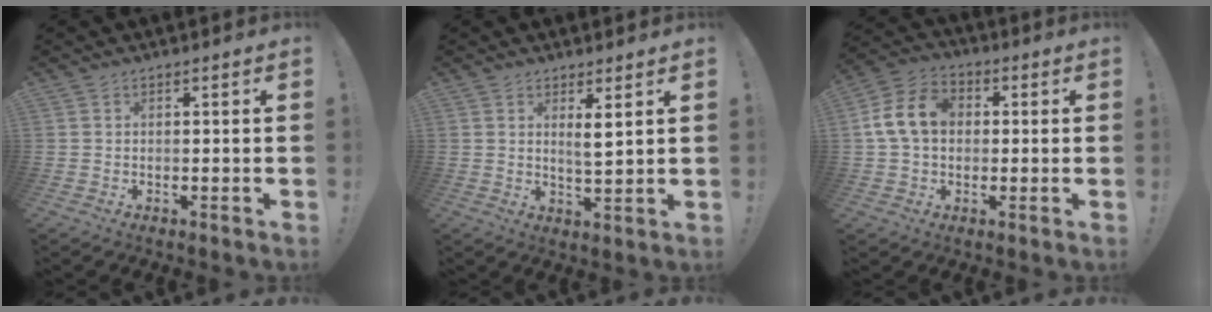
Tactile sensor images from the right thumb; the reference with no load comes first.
{"total": 3.9, "force": [2.2, 0.4, 3.2], "torque": [-0.041, -0.020, 0.030]}
{"total": 12.8, "force": [1.5, 9.8, 8.2], "torque": [-0.151, 0.017, 0.030]}